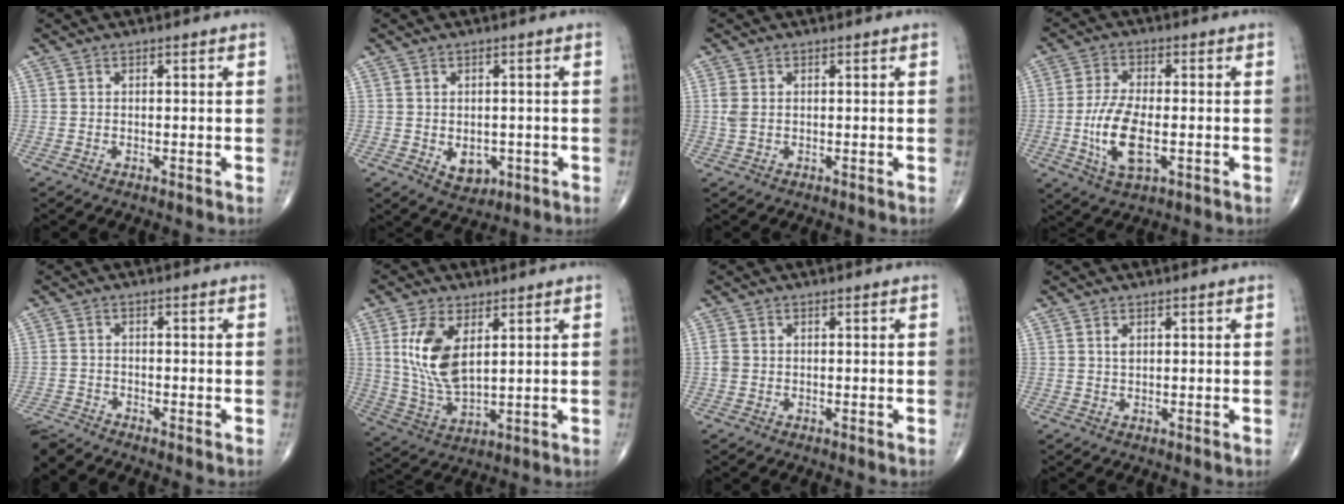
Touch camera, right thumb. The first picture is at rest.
{"total": 4.4, "force": [-1.0, 3.2, 2.9], "torque": [-0.020, -0.002, -0.002]}
{"total": 2.3, "force": [0.1, 1.5, 1.6], "torque": [-0.049, 0.002, 0.004]}
{"total": 10.3, "force": [-2.1, 4.6, 9.0], "torque": [-0.180, 0.001, -0.037]}
{"total": 4.1, "force": [-4.0, -0.9, -0.3], "torque": [-0.015, 0.002, -0.079]}
{"total": 11.7, "force": [3.5, 5.8, 9.5], "torque": [-0.189, -0.017, 0.076]}
{"total": 1.6, "force": [-0.2, 1.3, 0.9], "torque": [-0.023, 0.000, -0.006]}
{"total": 1.1, "force": [0.4, 0.6, 0.8], "torque": [-0.012, 0.000, 0.008]}